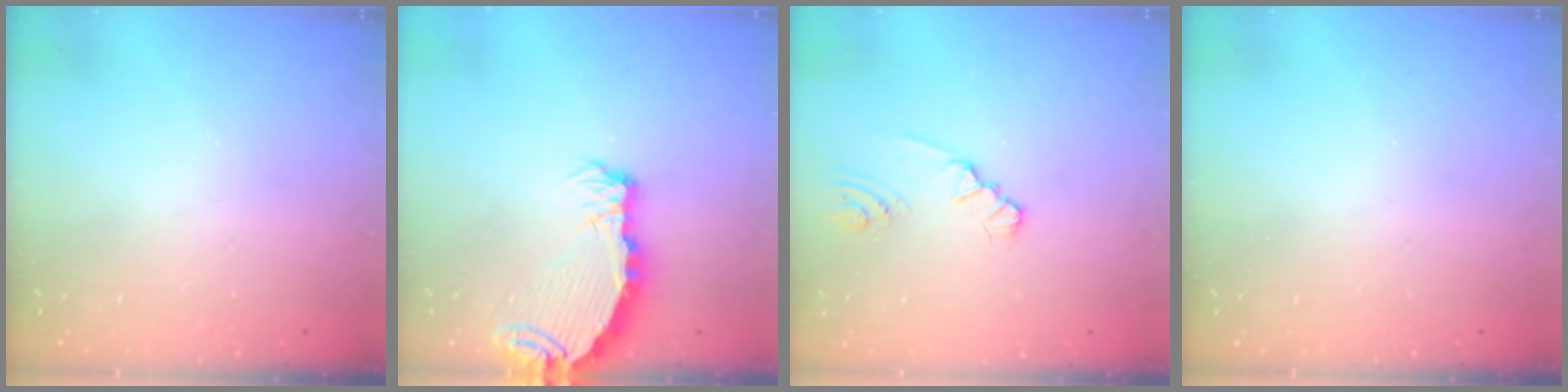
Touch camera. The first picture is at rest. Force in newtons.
{"total": 7.5, "press": 7.4, "slide": 0.8}
{"total": 1.8, "press": 1.8, "slide": 0.2}
{"total": 0.0}